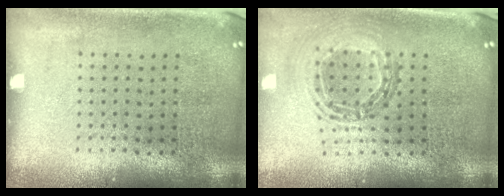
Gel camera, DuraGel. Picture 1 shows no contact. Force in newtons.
{"total": 0.9, "press": 0.9, "slide": 0.1}